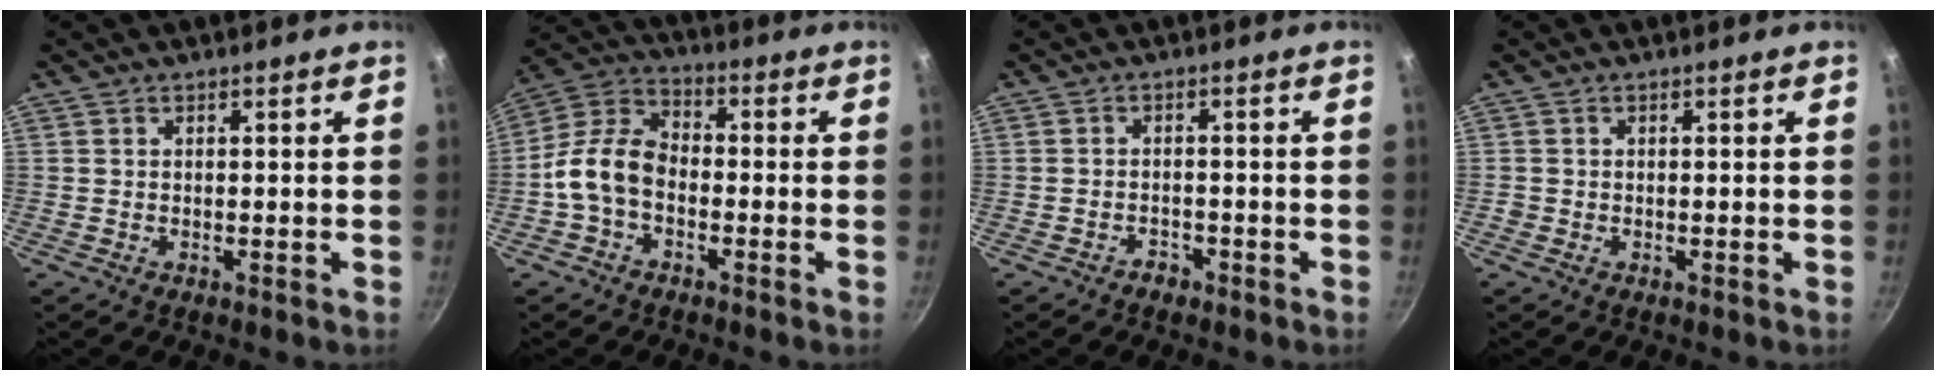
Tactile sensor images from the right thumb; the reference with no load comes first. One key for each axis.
{"total": 10.1, "fx": -2.6, "fy": 6.8, "fz": 7.1, "tx": -0.120, "ty": 0.041, "tz": -0.070}
{"total": 1.9, "fx": -1.5, "fy": 1.1, "fz": 0.5, "tx": 0.005, "ty": 0.022, "tz": -0.019}
{"total": 0.7, "fx": -0.3, "fy": 0.6, "fz": 0.1, "tx": -0.002, "ty": 0.001, "tz": -0.006}